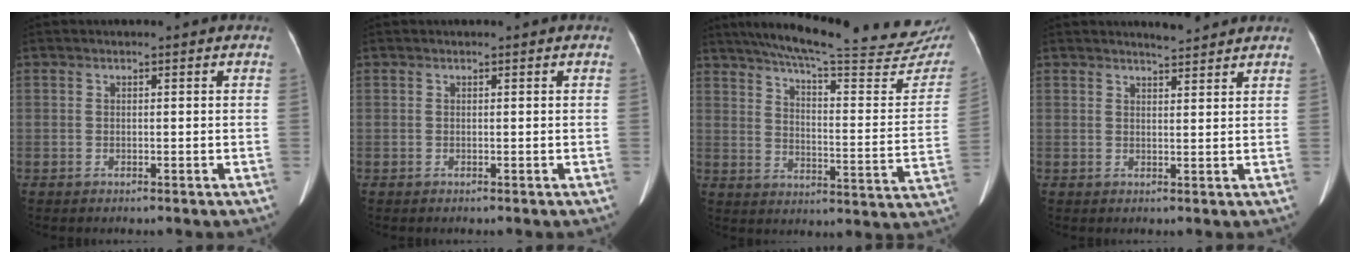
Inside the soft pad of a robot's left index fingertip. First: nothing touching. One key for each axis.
{"total": 0.0}
{"total": 28.8, "fx": 25.2, "fy": 3.0, "fz": 13.6, "tx": -0.204, "ty": -0.066, "tz": 0.312}
{"total": 3.1, "fx": 3.0, "fy": 0.1, "fz": 0.8, "tx": -0.017, "ty": 0.004, "tz": 0.045}